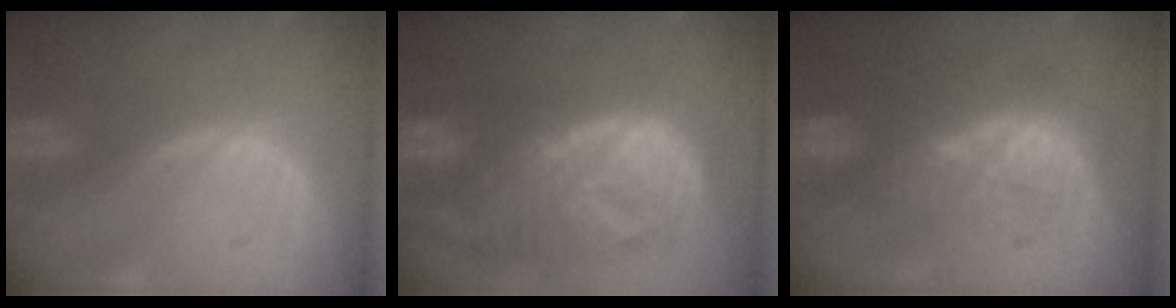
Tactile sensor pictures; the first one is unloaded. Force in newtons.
{"total": 12.5, "press": 10.9, "slide": 6.2}
{"total": 9.3, "press": 8.9, "slide": 2.5}